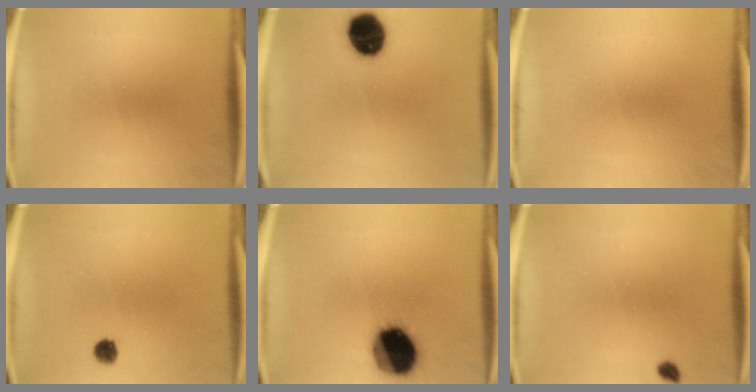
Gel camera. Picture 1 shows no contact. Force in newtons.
{"total": 12.3}
{"total": 0.0}
{"total": 2.3}
{"total": 18.6}
{"total": 1.2}